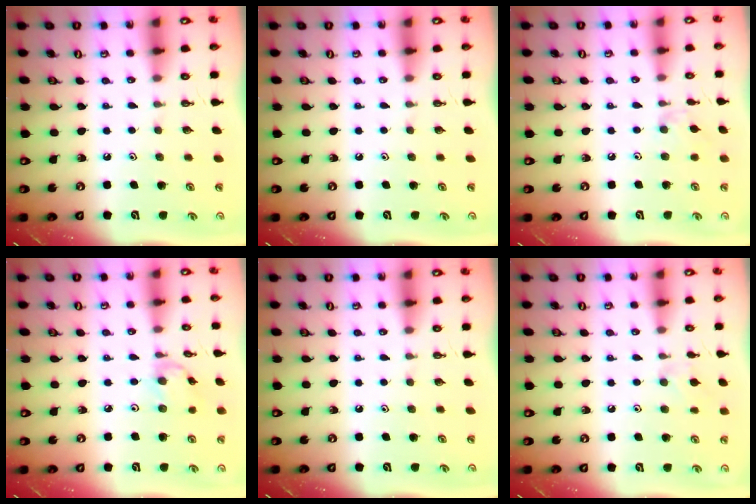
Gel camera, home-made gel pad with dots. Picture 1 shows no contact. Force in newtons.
{"total": 0.0}
{"total": 5.2, "press": 5.2, "slide": 0.8}
{"total": 4.8, "press": 4.8, "slide": 0.3}
{"total": 0.0}
{"total": 6.6, "press": 6.5, "slide": 0.8}